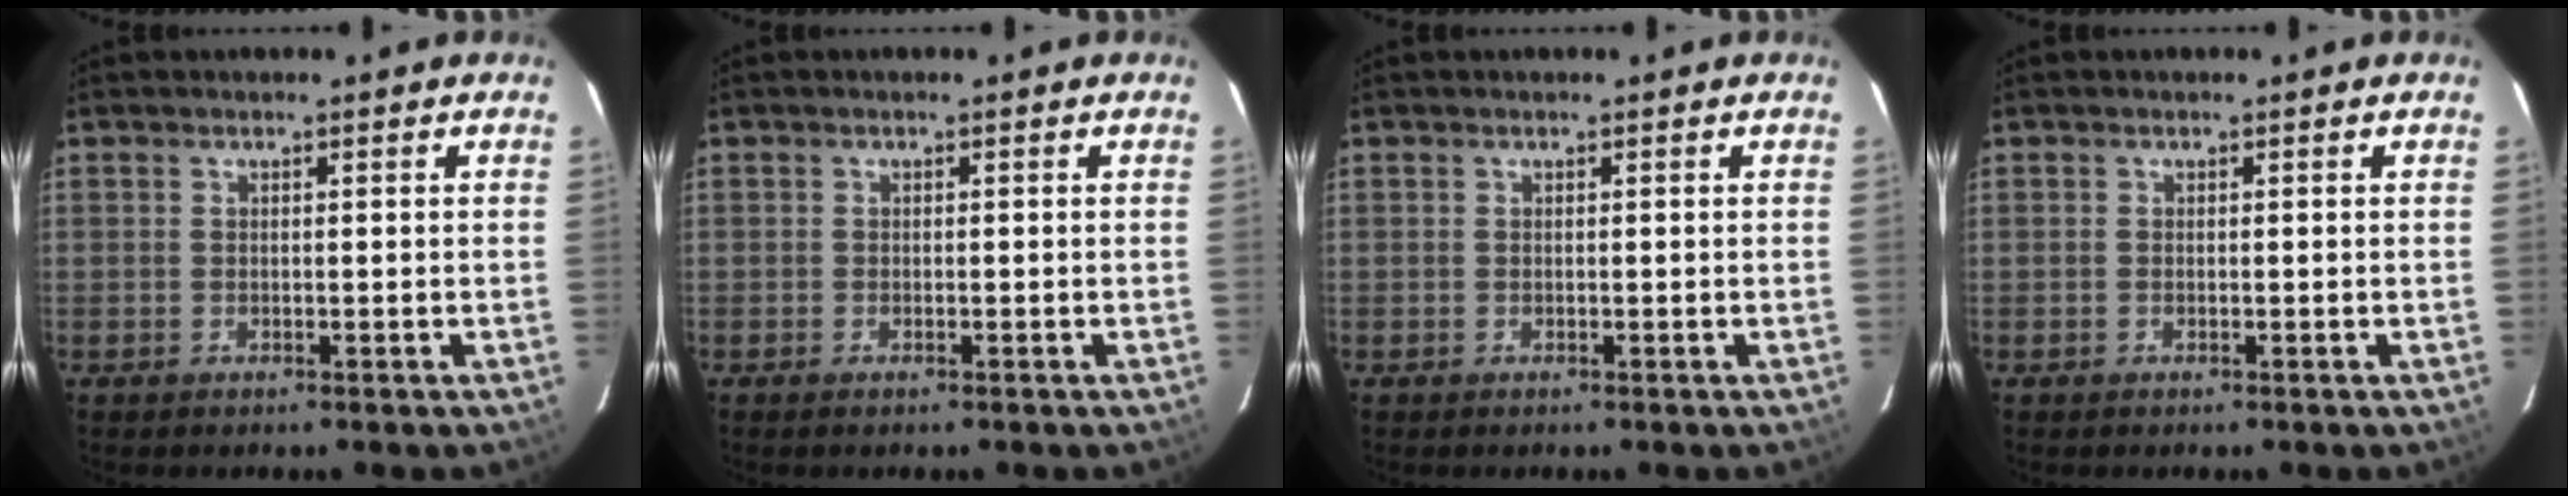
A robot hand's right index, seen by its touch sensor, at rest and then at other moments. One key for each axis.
{"total": 0.5, "fx": -0.4, "fy": 0.2, "fz": 0.3, "tx": -0.006, "ty": -0.001, "tz": -0.009}
{"total": 0.0}
{"total": 0.0}